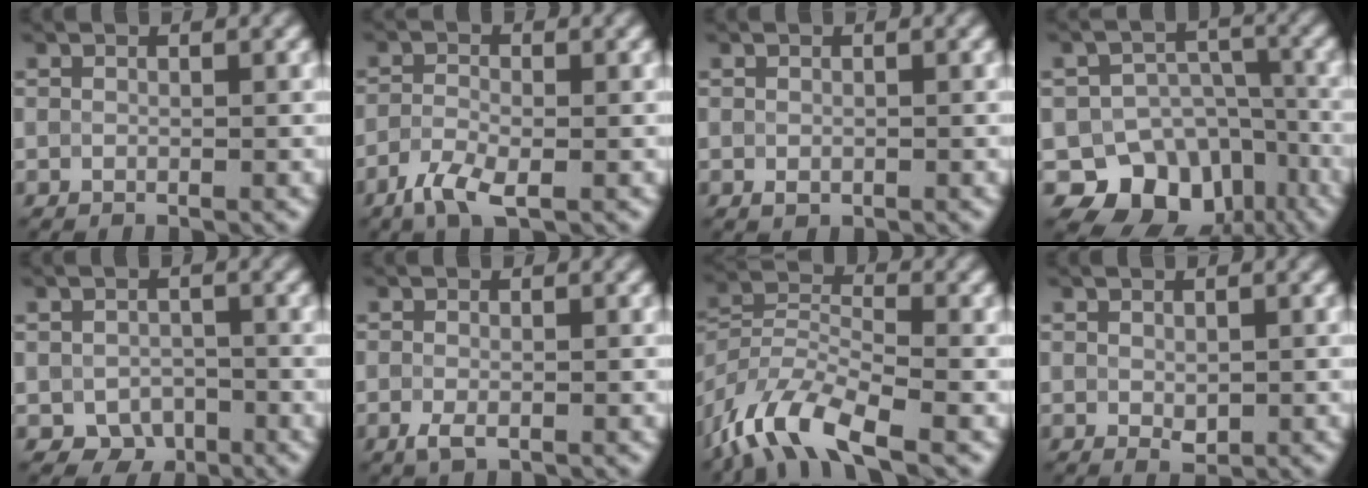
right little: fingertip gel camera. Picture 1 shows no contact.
{"total": 3.2, "force": [-1.8, 1.1, 2.4], "torque": [-0.058, -0.004, -0.041]}
{"total": 0.6, "force": [-0.2, 0.4, 0.4], "torque": [-0.005, -0.004, -0.002]}
{"total": 9.3, "force": [-5.2, 6.9, 3.4], "torque": [-0.032, -0.007, -0.084]}
{"total": 2.6, "force": [-1.2, 2.0, 1.2], "torque": [-0.018, -0.008, -0.022]}
{"total": 1.6, "force": [-0.7, 0.7, 1.2], "torque": [-0.028, -0.006, -0.014]}
{"total": 8.5, "force": [-5.8, 3.0, 5.4], "torque": [-0.100, 0.000, -0.124]}
{"total": 1.2, "force": [-0.1, 0.7, 0.9], "torque": [-0.016, -0.005, 0.005]}